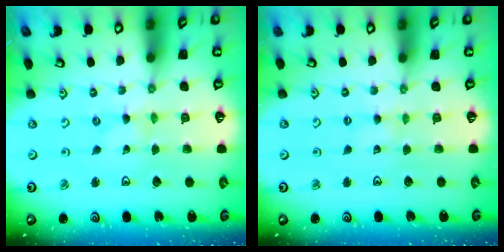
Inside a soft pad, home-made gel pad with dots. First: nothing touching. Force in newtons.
{"total": 1.5, "press": 1.5, "slide": 0.3}